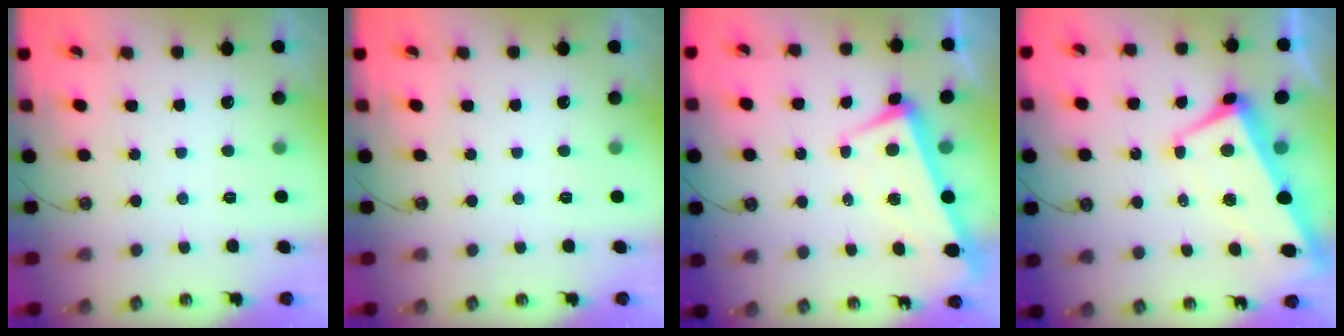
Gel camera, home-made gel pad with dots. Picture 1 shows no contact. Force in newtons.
{"total": 0.0}
{"total": 0.9, "press": 0.0, "slide": 0.9}
{"total": 1.8, "press": 1.1, "slide": 1.3}